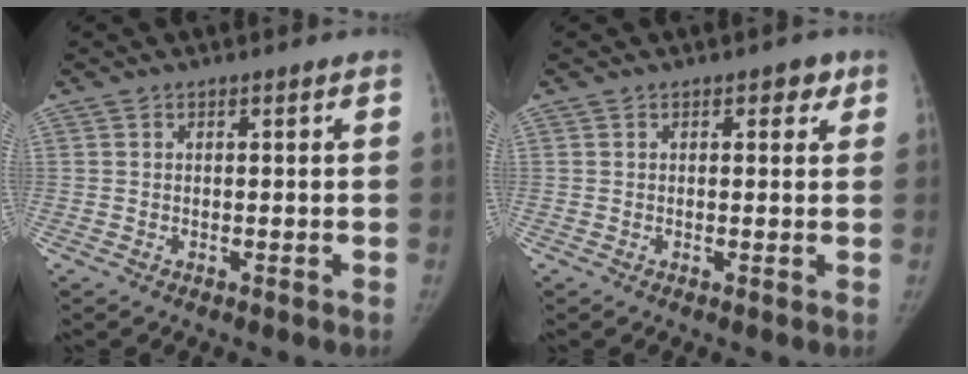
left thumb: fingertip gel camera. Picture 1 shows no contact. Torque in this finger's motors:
{"motor_torque": [-0.39, -0.05, 0.44, 0.08, -0.06]}